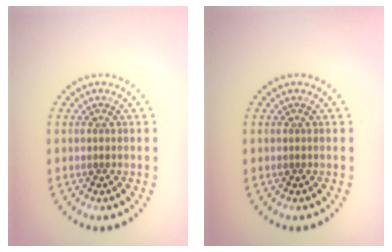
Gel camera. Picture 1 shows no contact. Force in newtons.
{"total": 0.0}